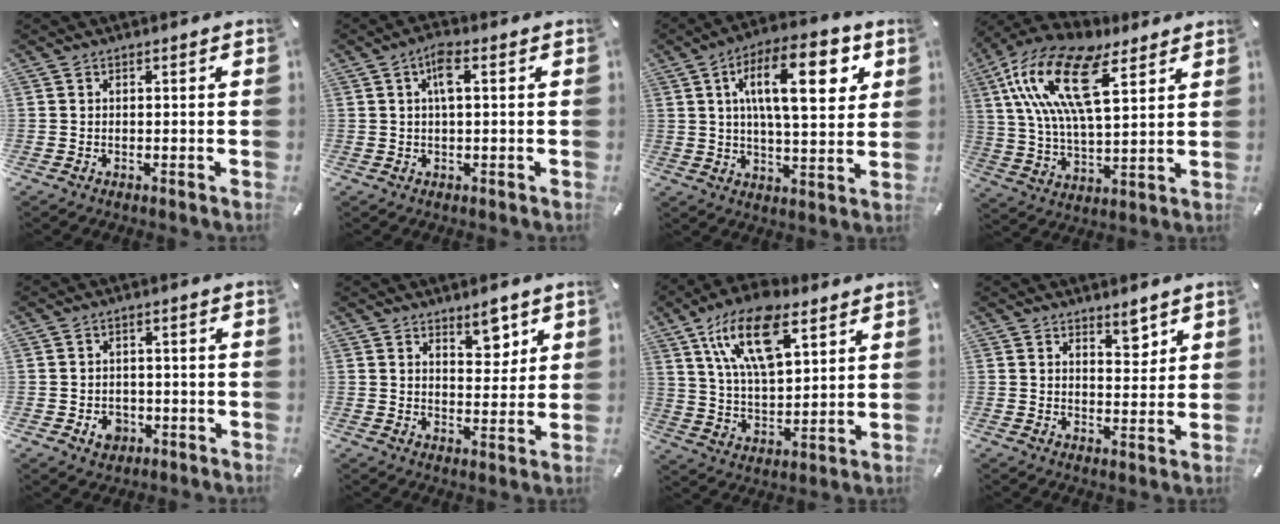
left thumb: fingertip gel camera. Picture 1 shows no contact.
{"total": 4.6, "force": [0.9, 1.5, 4.3], "torque": [-0.086, 0.008, 0.014]}
{"total": 18.5, "force": [6.5, 7.2, 15.8], "torque": [-0.247, 0.000, 0.098]}
{"total": 20.5, "force": [10.3, 8.8, 15.3], "torque": [-0.334, -0.025, 0.175]}
{"total": 4.8, "force": [-1.7, 3.9, 2.2], "torque": [-0.034, 0.004, -0.031]}
{"total": 6.5, "force": [4.7, 3.3, 3.0], "torque": [-0.015, -0.032, 0.076]}
{"total": 18.0, "force": [9.6, 8.6, 12.6], "torque": [-0.252, -0.026, 0.164]}
{"total": 4.9, "force": [3.8, 2.2, 2.2], "torque": [-0.011, -0.028, 0.060]}